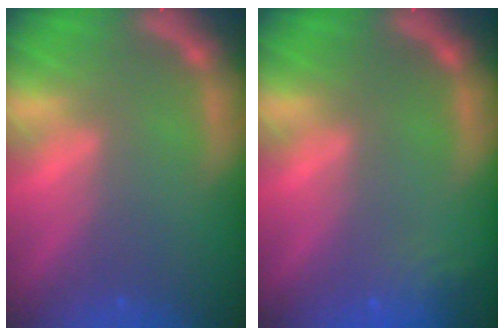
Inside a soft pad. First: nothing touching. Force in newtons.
{"total": 3.0}